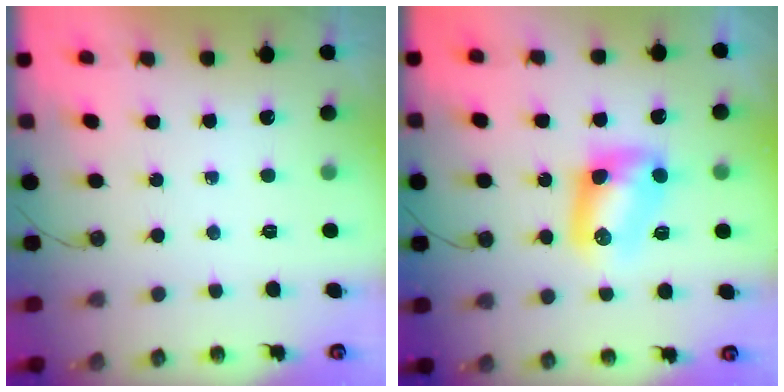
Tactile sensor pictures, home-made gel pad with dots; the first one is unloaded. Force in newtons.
{"total": 9.0, "press": 9.0, "slide": 0.4}